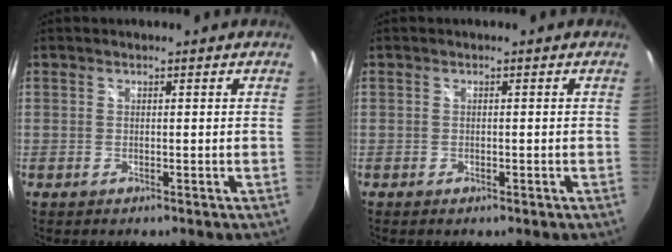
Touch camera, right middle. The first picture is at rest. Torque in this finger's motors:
{"motor_torque": [-0.26, 0.11, 0.04, -0.01]}